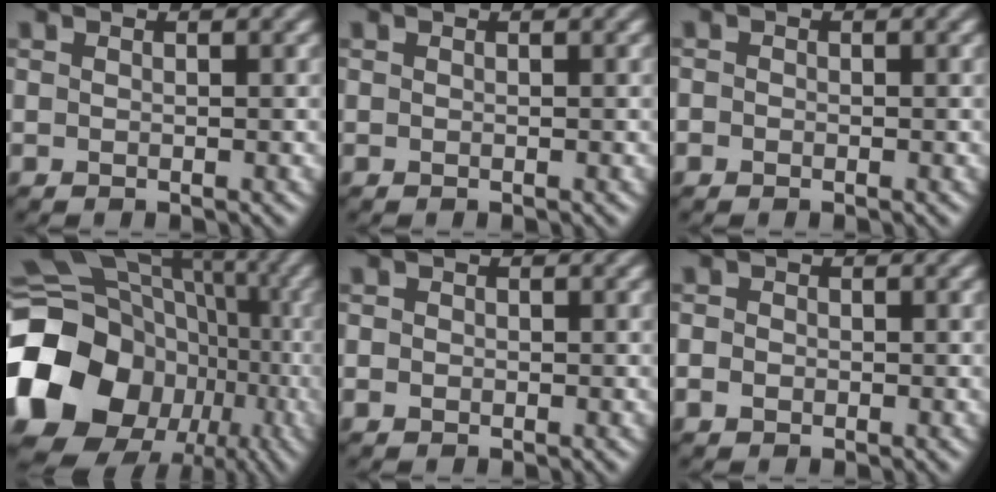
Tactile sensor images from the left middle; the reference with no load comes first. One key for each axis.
{"total": 0.0}
{"total": 0.6, "fx": -0.3, "fy": 0.5, "fz": 0.2, "tx": 0.001, "ty": -0.005, "tz": -0.006}
{"total": 17.8, "fx": -4.6, "fy": 14.7, "fz": 8.9, "tx": -0.192, "ty": 0.005, "tz": -0.097}
{"total": 0.8, "fx": -0.2, "fy": 0.7, "fz": 0.2, "tx": 0.000, "ty": -0.005, "tz": -0.005}
{"total": 1.4, "fx": -0.3, "fy": 1.3, "fz": 0.6, "tx": -0.005, "ty": -0.002, "tz": -0.008}